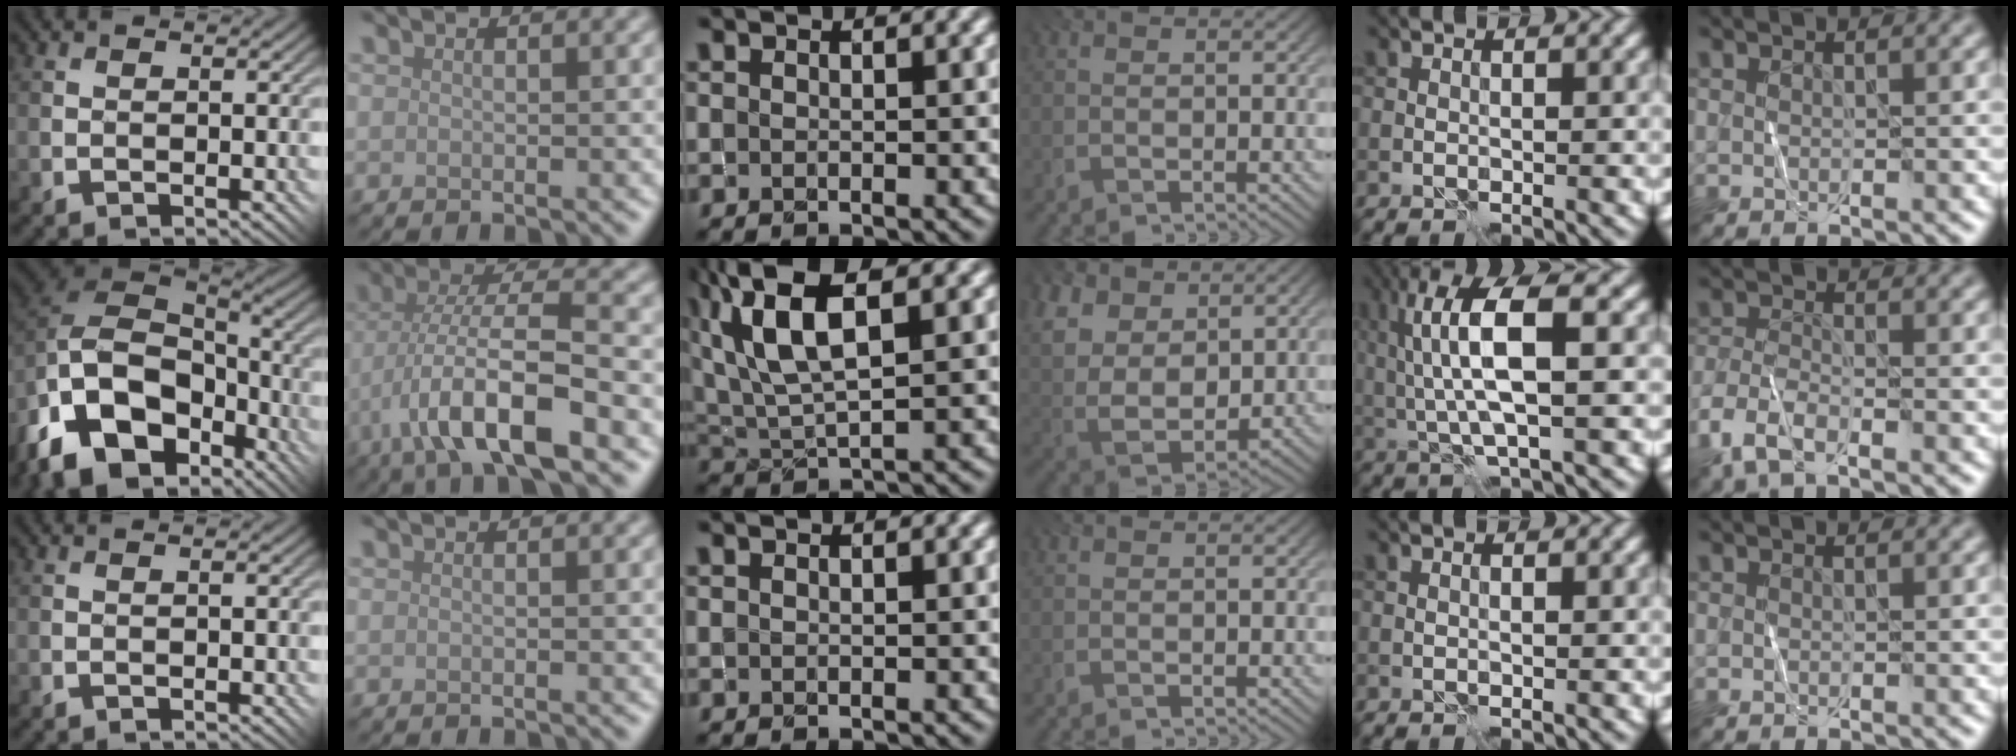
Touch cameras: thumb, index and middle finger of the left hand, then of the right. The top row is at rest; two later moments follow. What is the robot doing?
{"motion": "fold", "object": "shorts"}